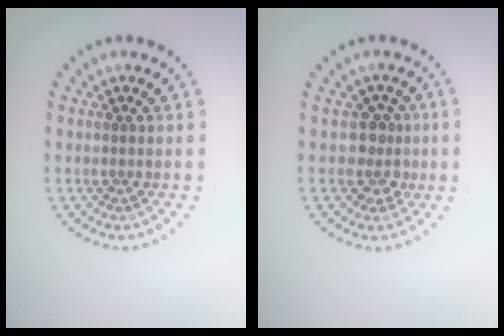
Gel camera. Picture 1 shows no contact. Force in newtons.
{"total": 2.3, "press": 1.9, "slide": 1.3}